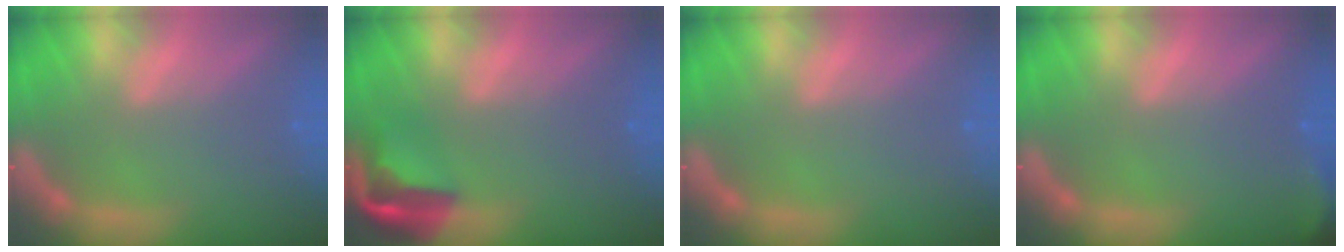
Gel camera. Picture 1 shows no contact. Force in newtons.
{"total": 5.5}
{"total": 0.0}
{"total": 4.0}